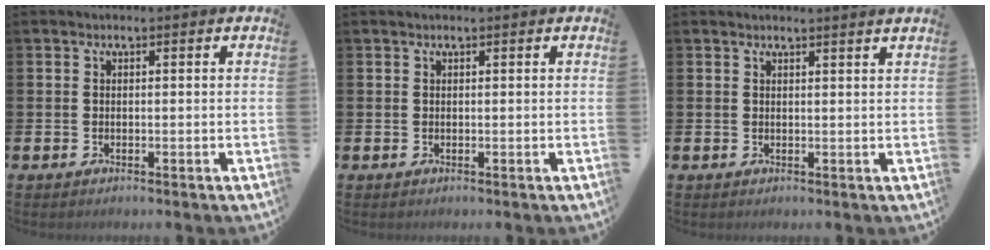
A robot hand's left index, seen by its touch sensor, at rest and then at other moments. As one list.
[{"total": 0.0}, {"total": 1.0, "force": [1.0, -0.3, 0.0], "torque": [0.006, -0.007, 0.017]}]